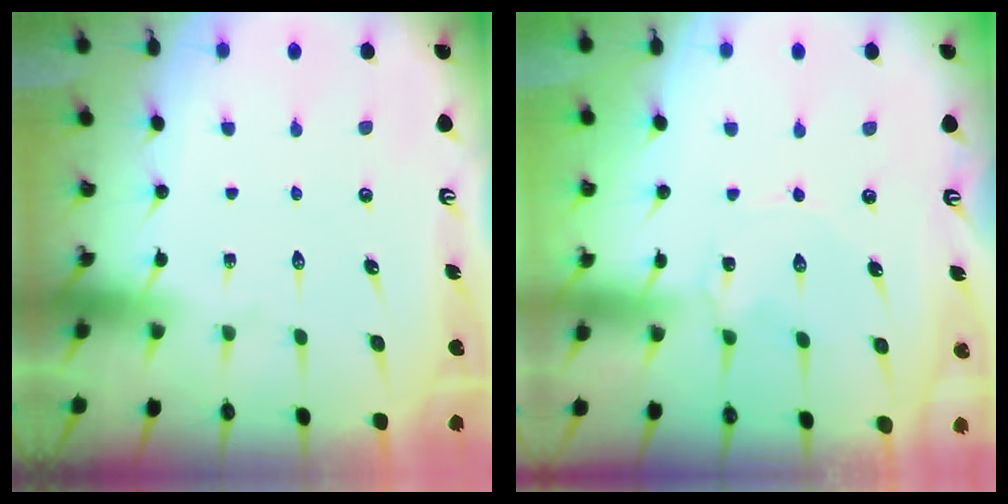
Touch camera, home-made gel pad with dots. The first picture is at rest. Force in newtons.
{"total": 1.6, "press": 1.6, "slide": 0.3}